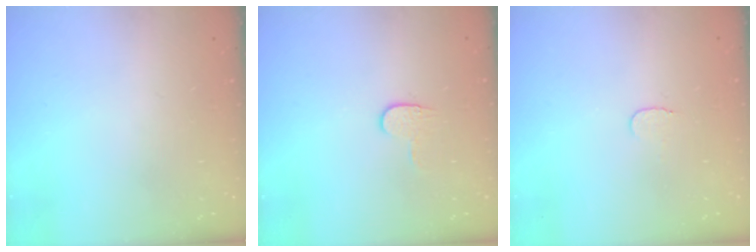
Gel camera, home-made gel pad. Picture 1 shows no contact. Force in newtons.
{"total": 3.7, "press": 3.6, "slide": 0.4}
{"total": 3.6, "press": 3.6, "slide": 0.4}